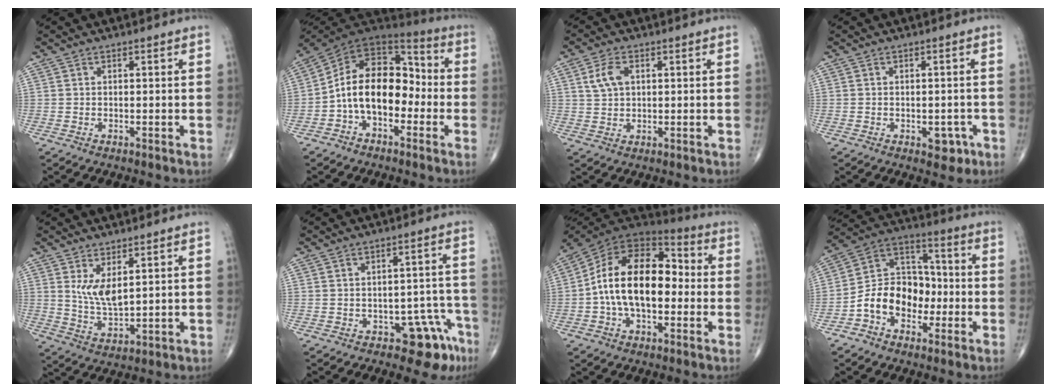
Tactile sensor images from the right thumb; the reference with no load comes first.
{"total": 15.8, "force": [-3.1, 10.1, 11.7], "torque": [-0.168, 0.063, -0.064]}
{"total": 4.8, "force": [1.5, 3.0, 3.4], "torque": [-0.065, 0.001, 0.029]}
{"total": 3.6, "force": [-1.6, 2.2, 2.4], "torque": [-0.007, 0.007, -0.016]}
{"total": 6.2, "force": [2.4, 2.5, 5.1], "torque": [-0.094, -0.028, 0.059]}
{"total": 7.8, "force": [-4.7, 4.2, 4.6], "torque": [-0.015, 0.039, -0.055]}
{"total": 18.6, "force": [-1.1, 11.1, 14.9], "torque": [-0.237, 0.044, -0.028]}
{"total": 13.2, "force": [-3.9, 9.8, 8.0], "torque": [-0.104, 0.053, -0.078]}